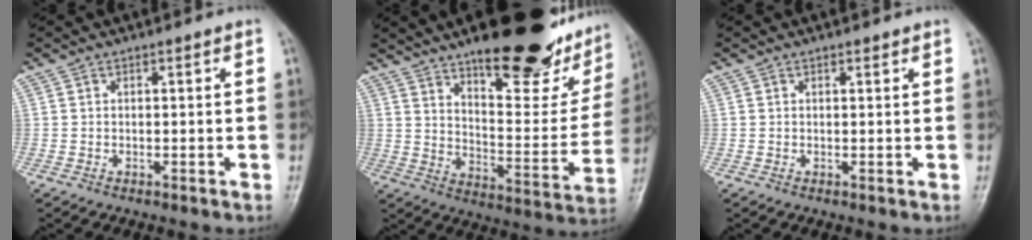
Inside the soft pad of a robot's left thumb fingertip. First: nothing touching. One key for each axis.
{"total": 28.6, "fx": 18.9, "fy": 9.2, "fz": 19.3, "tx": -0.231, "ty": -0.082, "tz": 0.271}
{"total": 0.8, "fx": 0.6, "fy": 0.4, "fz": 0.4, "tx": -0.007, "ty": -0.003, "tz": 0.008}